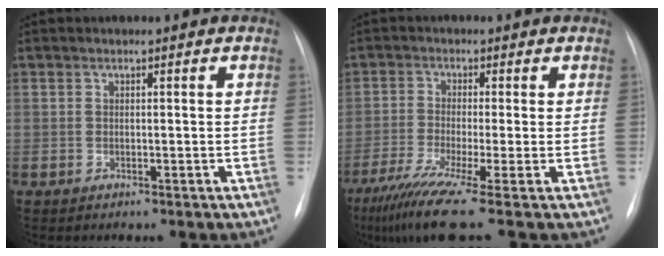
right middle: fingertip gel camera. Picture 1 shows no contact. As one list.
[{"total": 9.9, "force": [-6.8, -1.2, 7.2], "torque": [-0.125, -0.035, -0.116]}]